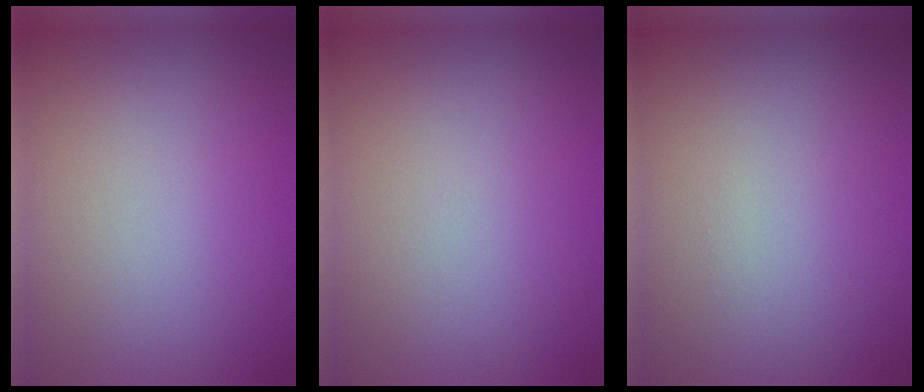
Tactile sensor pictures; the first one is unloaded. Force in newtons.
{"total": 0.0}
{"total": 0.0}